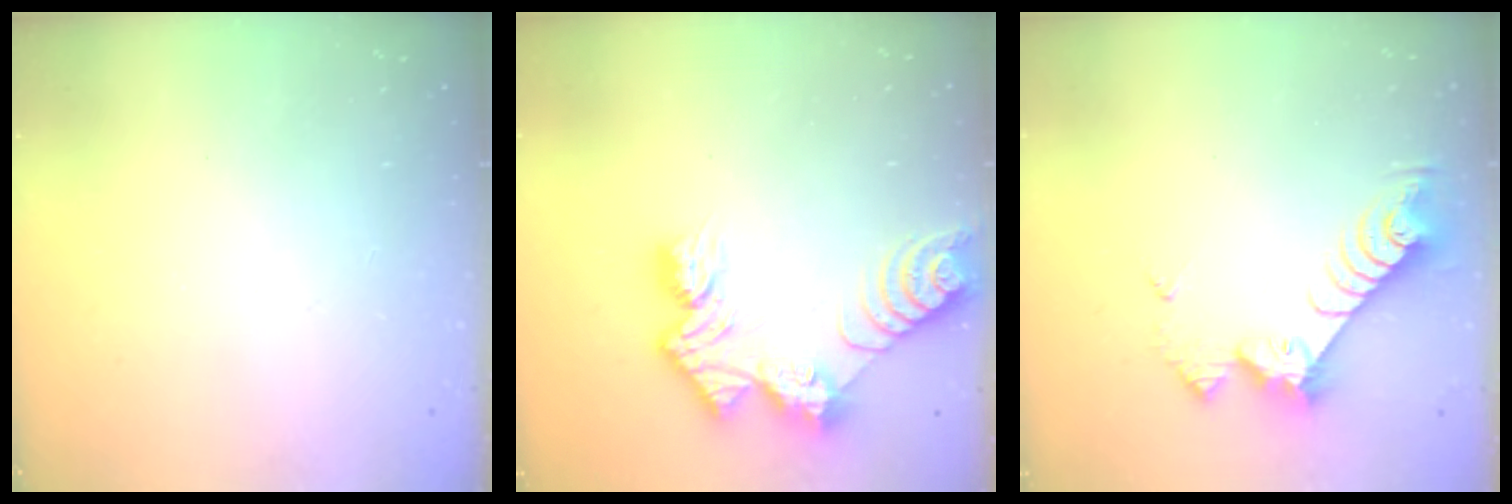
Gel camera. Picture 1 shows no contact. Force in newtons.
{"total": 11.0, "press": 11.0, "slide": 0.8}
{"total": 9.6, "press": 9.5, "slide": 0.7}